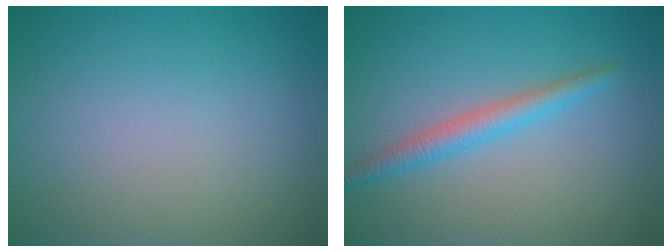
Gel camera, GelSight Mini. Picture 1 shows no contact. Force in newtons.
{"total": 2.4, "press": 2.4, "slide": 0.1}